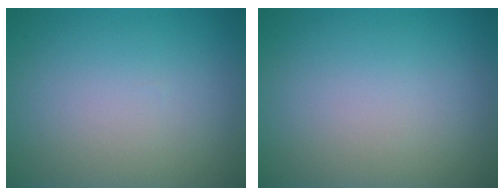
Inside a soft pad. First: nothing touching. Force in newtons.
{"total": 0.0}